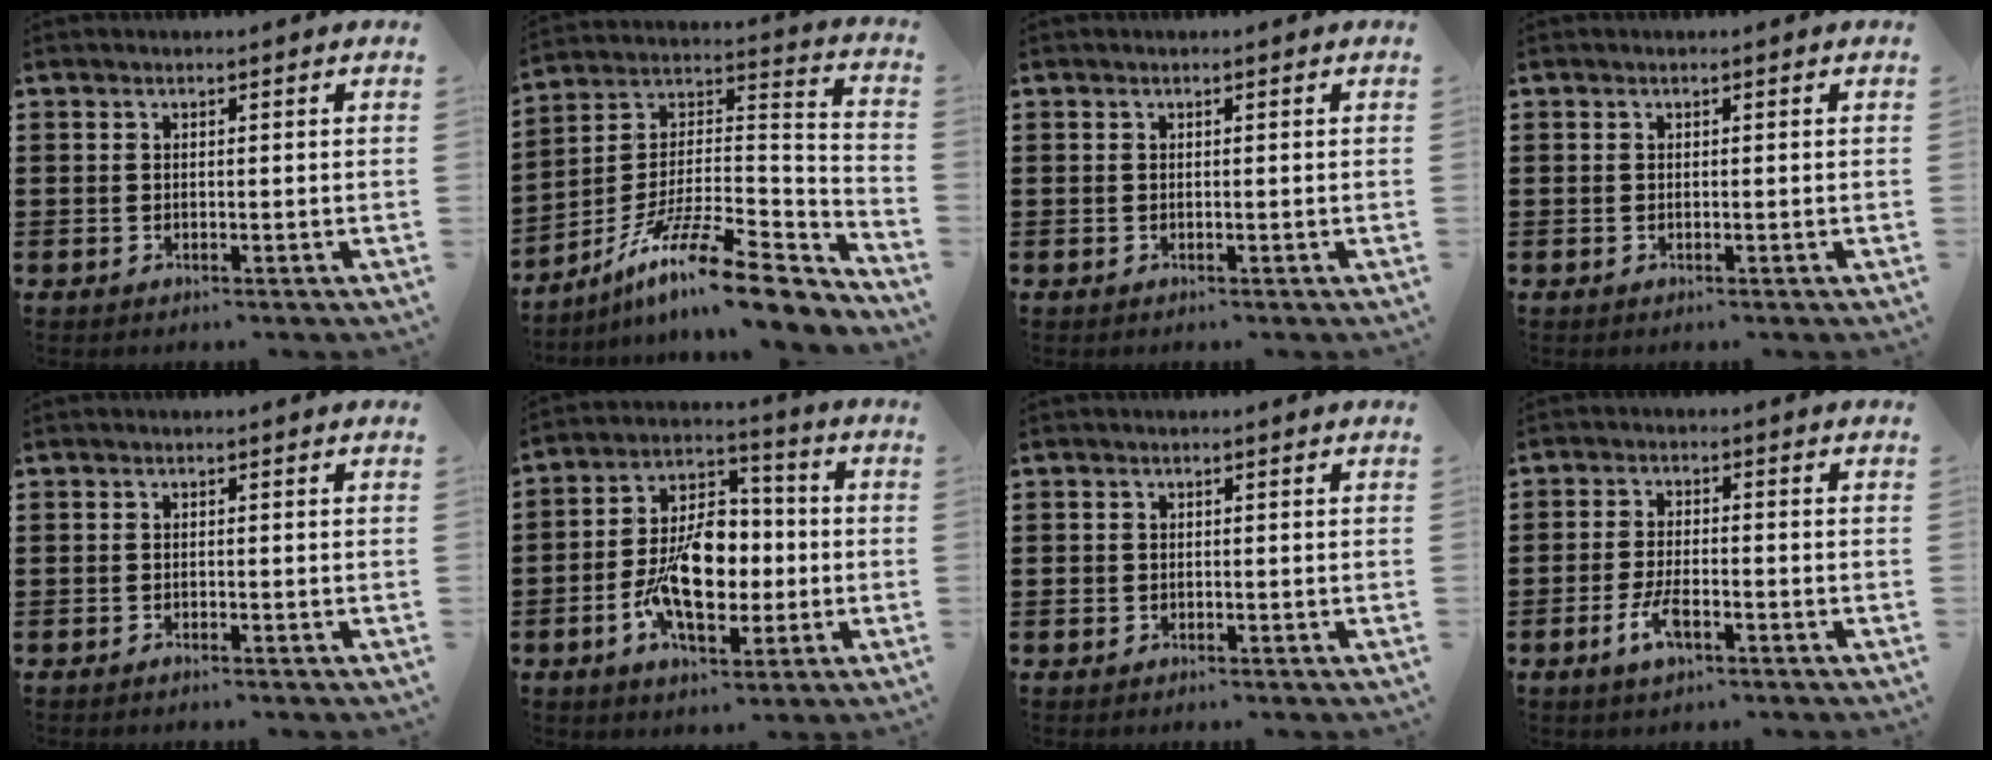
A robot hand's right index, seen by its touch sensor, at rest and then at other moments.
{"total": 14.3, "force": [-10.3, 2.9, 9.5], "torque": [-0.167, 0.019, -0.185]}
{"total": 0.0}
{"total": 0.0}
{"total": 0.7, "force": [-0.6, -0.1, 0.2], "torque": [-0.006, -0.004, -0.012]}
{"total": 11.7, "force": [-2.3, 6.8, 9.2], "torque": [-0.191, 0.002, -0.042]}
{"total": 0.7, "force": [-0.4, 0.6, 0.2], "torque": [-0.006, 0.000, -0.008]}
{"total": 4.6, "force": [-2.2, 1.7, 3.7], "torque": [-0.088, -0.002, -0.048]}